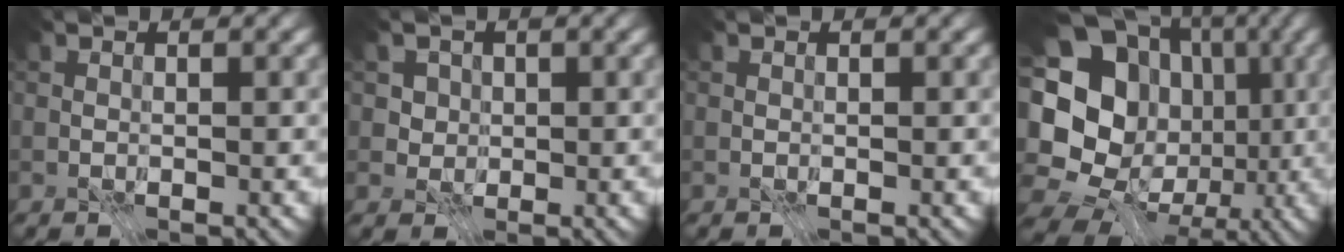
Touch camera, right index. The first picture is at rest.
{"total": 2.7, "force": [0.8, 2.3, 1.0], "torque": [-0.025, -0.007, 0.023]}
{"total": 0.0}
{"total": 19.3, "force": [0.1, 16.9, 9.4], "torque": [-0.199, 0.043, -0.020]}